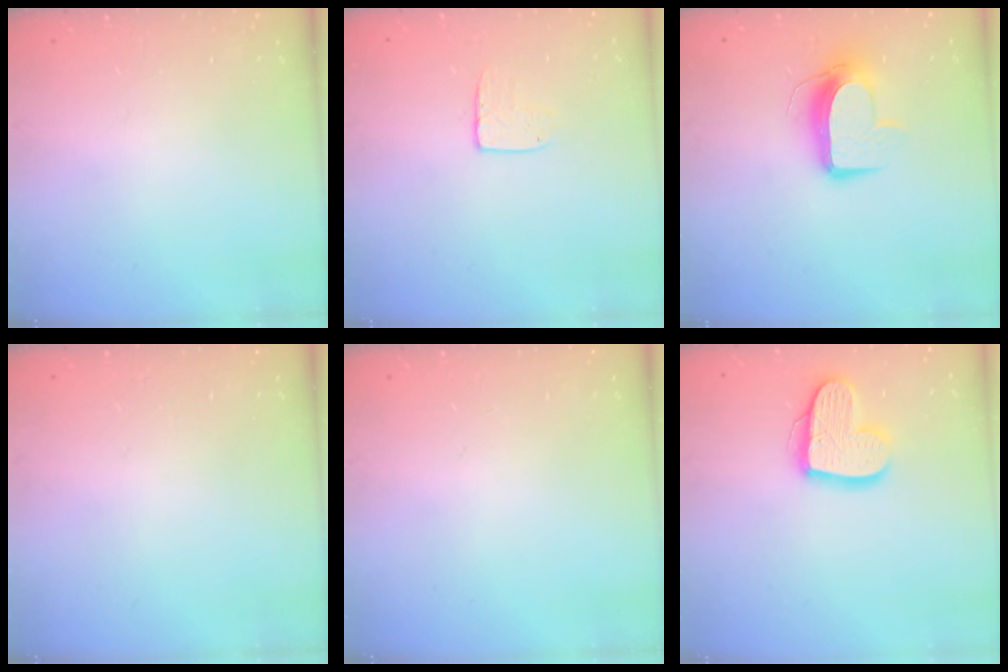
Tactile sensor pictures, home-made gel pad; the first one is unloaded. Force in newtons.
{"total": 6.7, "press": 6.7, "slide": 0.5}
{"total": 11.1, "press": 11.0, "slide": 1.0}
{"total": 0.0}
{"total": 0.0}
{"total": 15.0, "press": 14.9, "slide": 1.1}